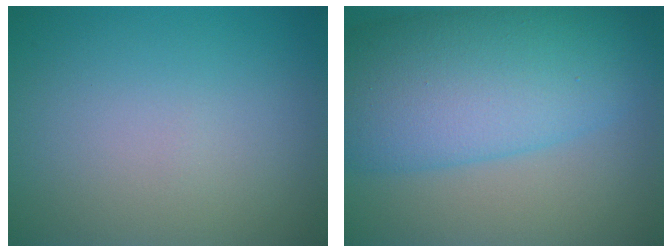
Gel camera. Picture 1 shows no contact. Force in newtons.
{"total": 10.9, "press": 10.9, "slide": 0.2}